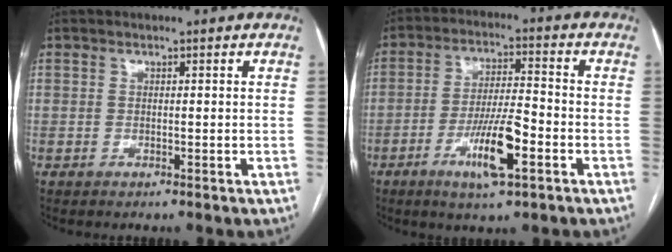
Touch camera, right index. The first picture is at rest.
{"total": 9.8, "force": [-4.2, 1.3, 8.8], "torque": [-0.162, -0.007, -0.072]}